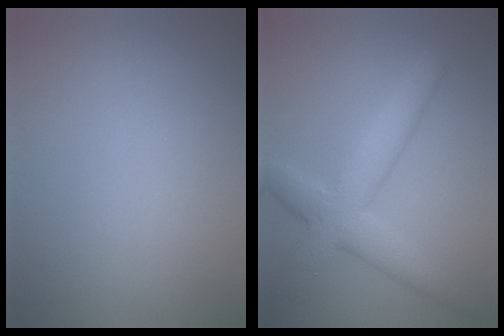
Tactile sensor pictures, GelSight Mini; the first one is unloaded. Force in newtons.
{"total": 5.4, "press": 5.4, "slide": 0.2}